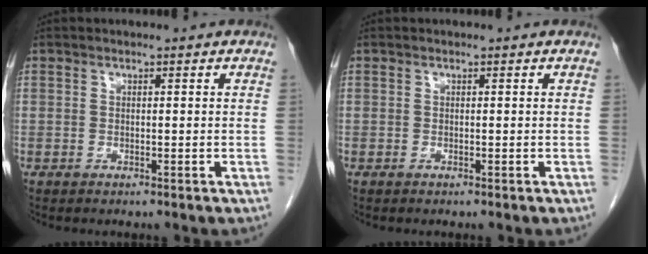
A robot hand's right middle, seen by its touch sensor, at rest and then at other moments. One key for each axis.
{"total": 0.0}